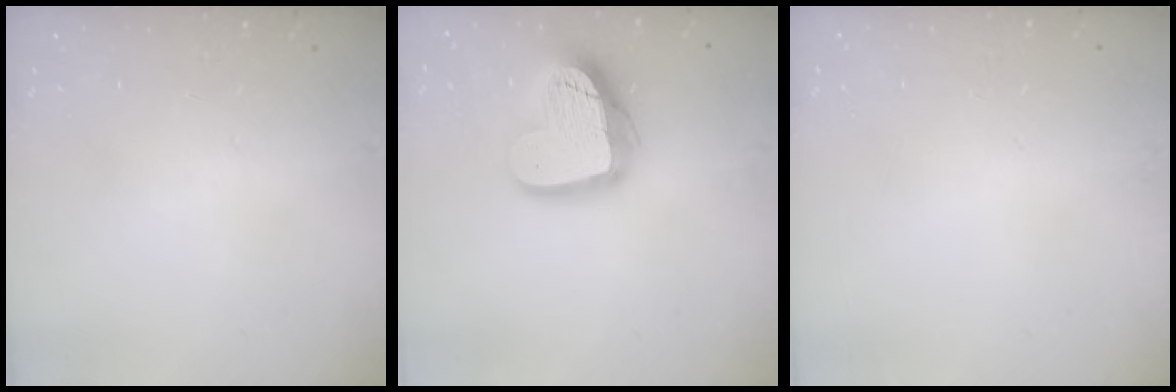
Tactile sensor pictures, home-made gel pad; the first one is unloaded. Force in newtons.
{"total": 18.3, "press": 18.2, "slide": 1.6}
{"total": 0.0}